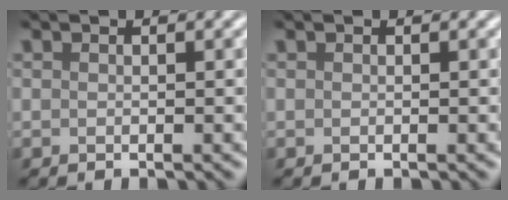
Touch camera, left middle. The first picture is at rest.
{"total": 0.0}